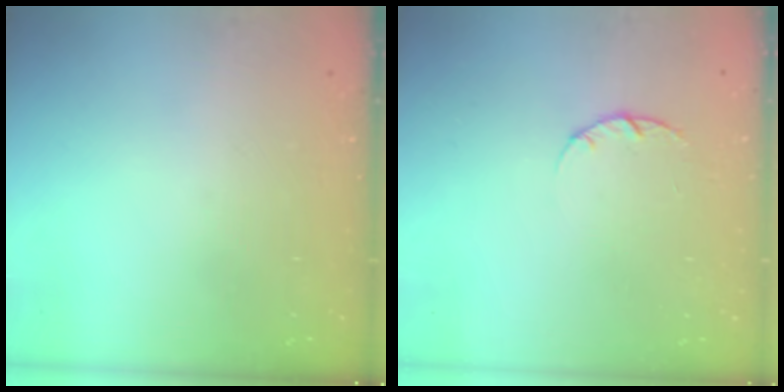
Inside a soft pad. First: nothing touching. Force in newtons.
{"total": 3.1, "press": 3.0, "slide": 0.4}